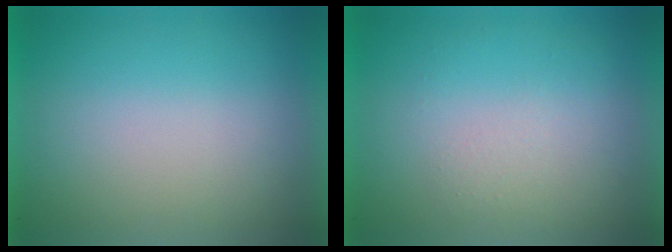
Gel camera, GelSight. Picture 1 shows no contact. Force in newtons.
{"total": 1.1}